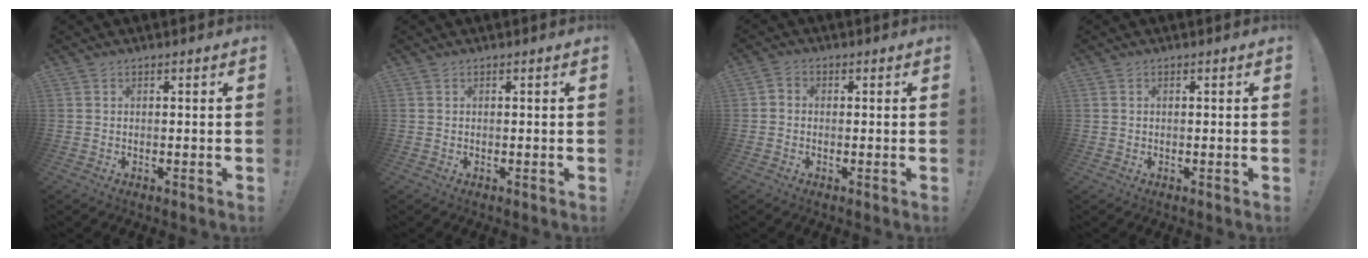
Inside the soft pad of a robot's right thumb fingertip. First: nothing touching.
{"total": 0.0}
{"total": 2.1, "force": [-0.9, 1.6, 1.1], "torque": [-0.020, 0.009, -0.015]}
{"total": 0.7, "force": [0.2, 0.6, 0.2], "torque": [-0.012, 0.007, 0.006]}